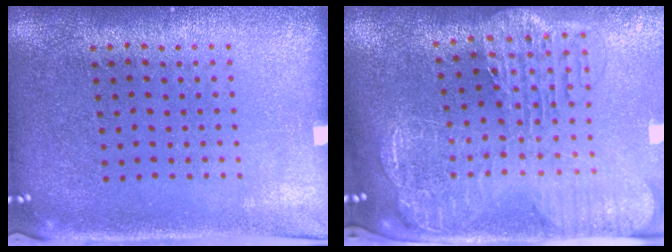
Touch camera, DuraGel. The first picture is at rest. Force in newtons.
{"total": 3.4, "press": 2.8, "slide": 1.9}